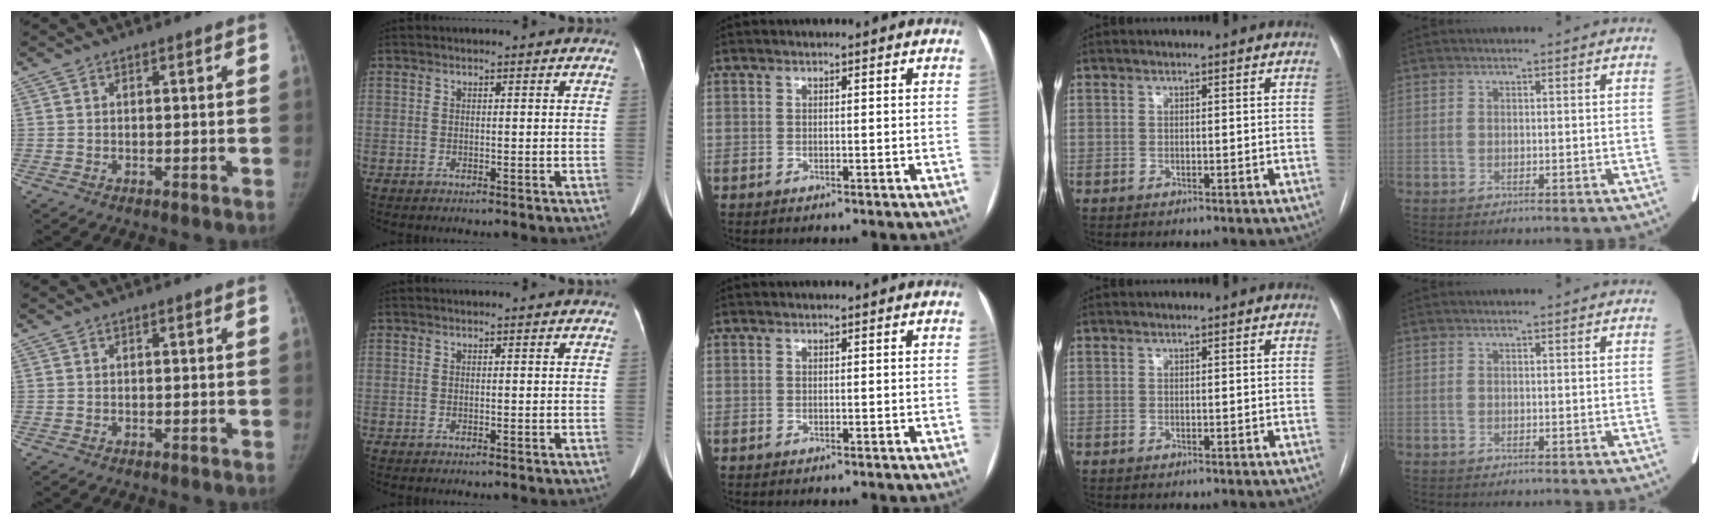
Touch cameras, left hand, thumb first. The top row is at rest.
{}